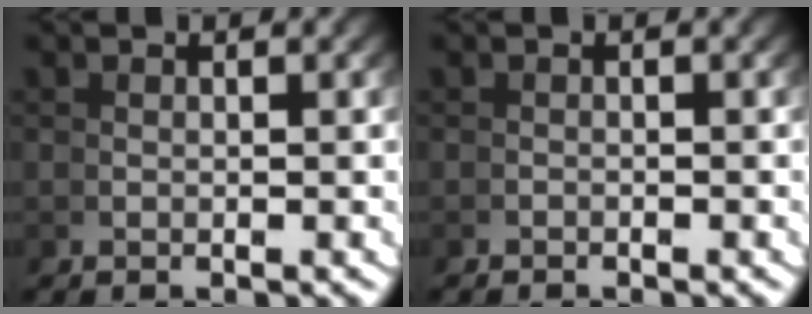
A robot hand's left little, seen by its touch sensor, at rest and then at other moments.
{"total": 1.1, "force": [-0.5, -0.7, -0.6], "torque": [0.017, -0.002, -0.011]}